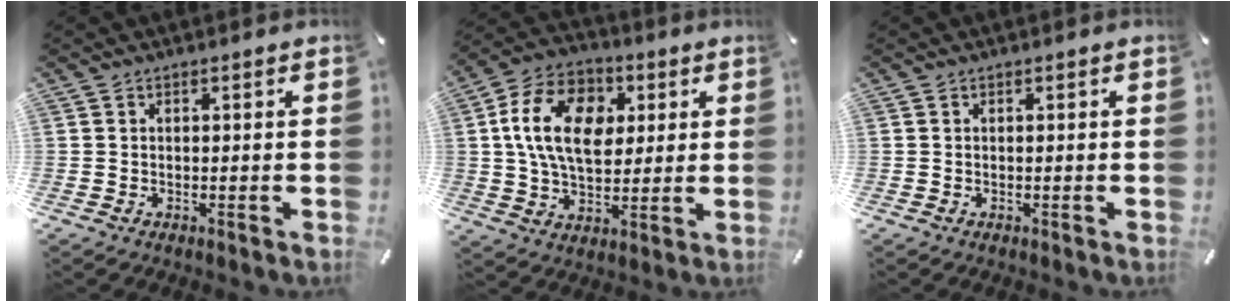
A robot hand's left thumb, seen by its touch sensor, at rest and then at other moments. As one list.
[{"total": 16.3, "force": [3.0, 11.3, 11.3], "torque": [-0.221, 0.015, 0.052]}, {"total": 0.0}]